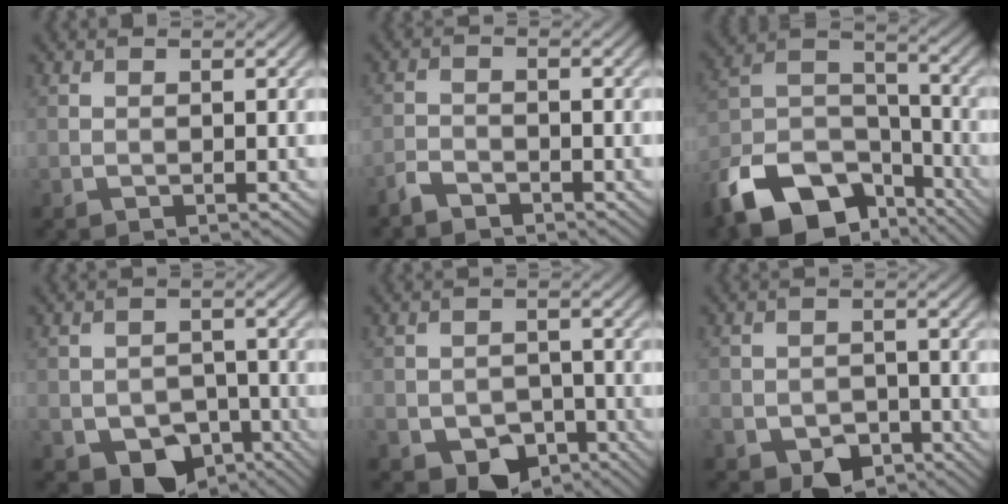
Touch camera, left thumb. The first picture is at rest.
{"total": 2.3, "force": [-2.0, 0.7, 0.7], "torque": [-0.015, -0.001, -0.049]}
{"total": 15.5, "force": [-10.4, 8.3, 7.9], "torque": [-0.192, -0.026, -0.190]}
{"total": 9.6, "force": [-6.1, 6.4, 3.8], "torque": [-0.060, -0.020, -0.090]}
{"total": 7.8, "force": [-5.0, 5.1, 3.0], "torque": [-0.040, -0.016, -0.076]}
{"total": 6.6, "force": [-4.4, 4.2, 2.3], "torque": [-0.031, -0.011, -0.069]}